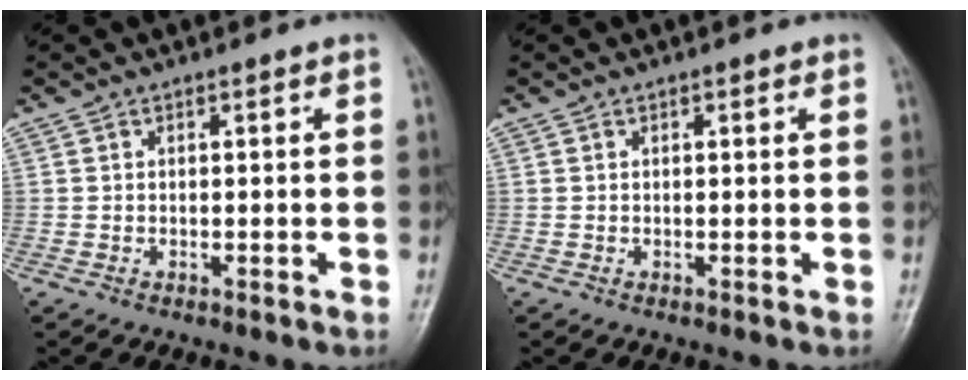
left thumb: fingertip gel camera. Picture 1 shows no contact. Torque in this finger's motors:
{"motor_torque": [-0.47, 0.13, -0.57, -0.16, 0.01]}